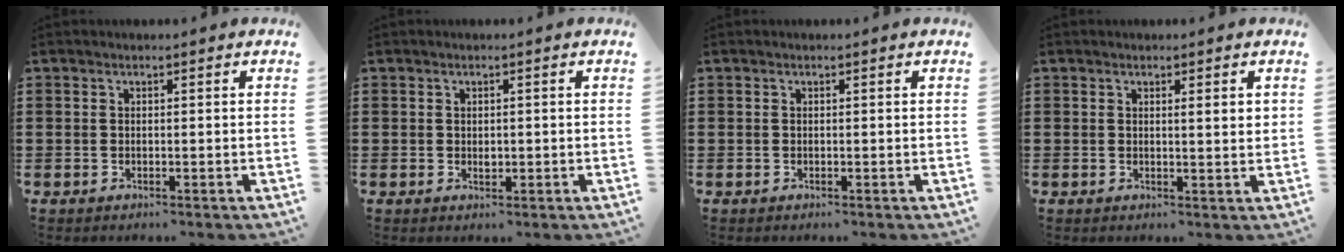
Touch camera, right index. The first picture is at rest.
{"total": 0.9, "force": [0.0, 0.6, 0.7], "torque": [-0.014, 0.003, 0.000]}
{"total": 0.0}
{"total": 1.6, "force": [0.6, 0.1, 1.5], "torque": [-0.031, 0.003, 0.009]}